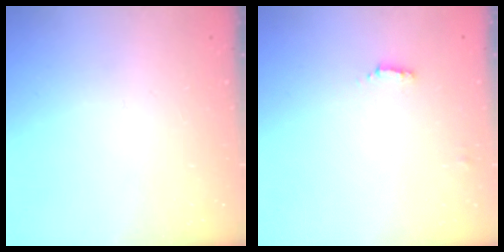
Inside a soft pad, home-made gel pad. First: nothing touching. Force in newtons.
{"total": 1.4, "press": 1.4, "slide": 0.4}